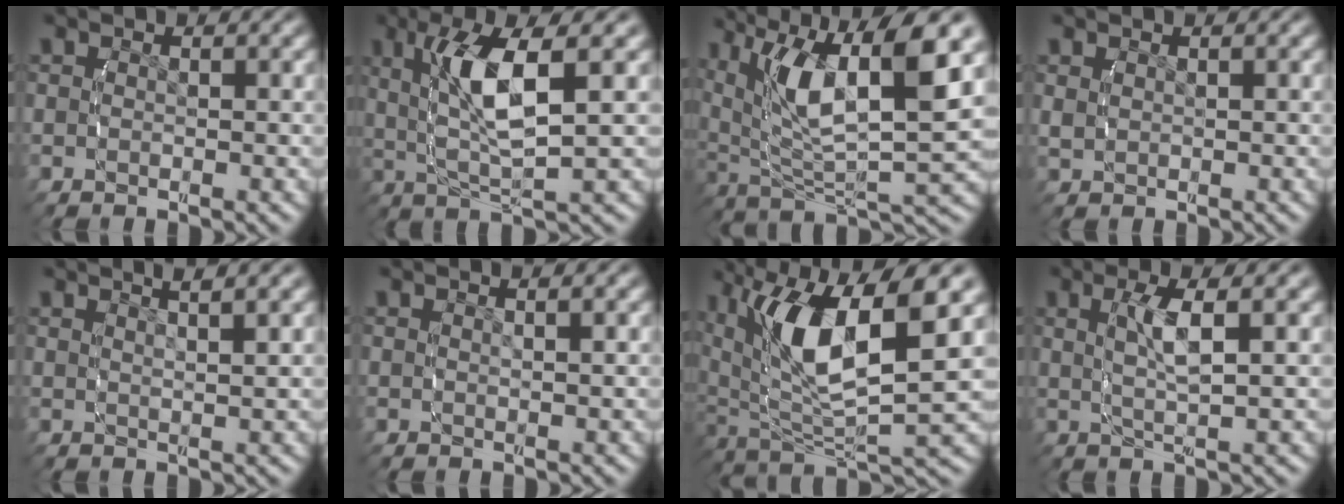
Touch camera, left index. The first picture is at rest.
{"total": 6.5, "force": [1.5, 1.8, 6.0], "torque": [-0.126, -0.001, 0.033]}
{"total": 10.7, "force": [2.8, 4.9, 9.1], "torque": [-0.167, -0.007, 0.054]}
{"total": 0.8, "force": [0.5, 0.5, 0.4], "torque": [-0.017, -0.004, 0.018]}
{"total": 3.5, "force": [2.7, -0.1, 2.1], "torque": [-0.030, 0.005, 0.047]}
{"total": 1.1, "force": [0.7, -0.7, 0.4], "torque": [-0.005, 0.002, 0.017]}
{"total": 10.6, "force": [2.4, 5.0, 9.0], "torque": [-0.182, -0.017, 0.052]}
{"total": 3.6, "force": [1.1, 0.1, 3.4], "torque": [-0.070, 0.002, 0.026]}